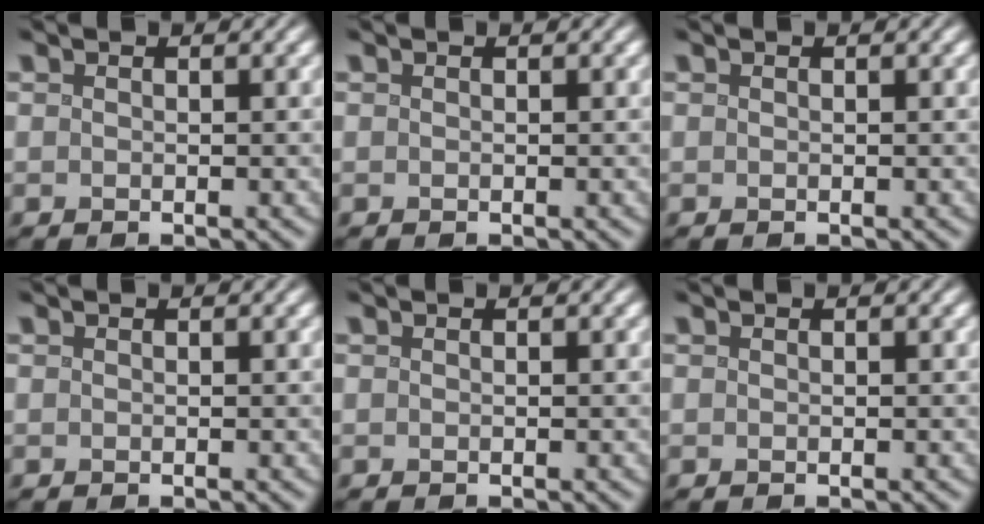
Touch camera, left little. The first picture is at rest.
{"total": 0.0}
{"total": 0.0}
{"total": 0.0}
{"total": 0.0}
{"total": 0.0}